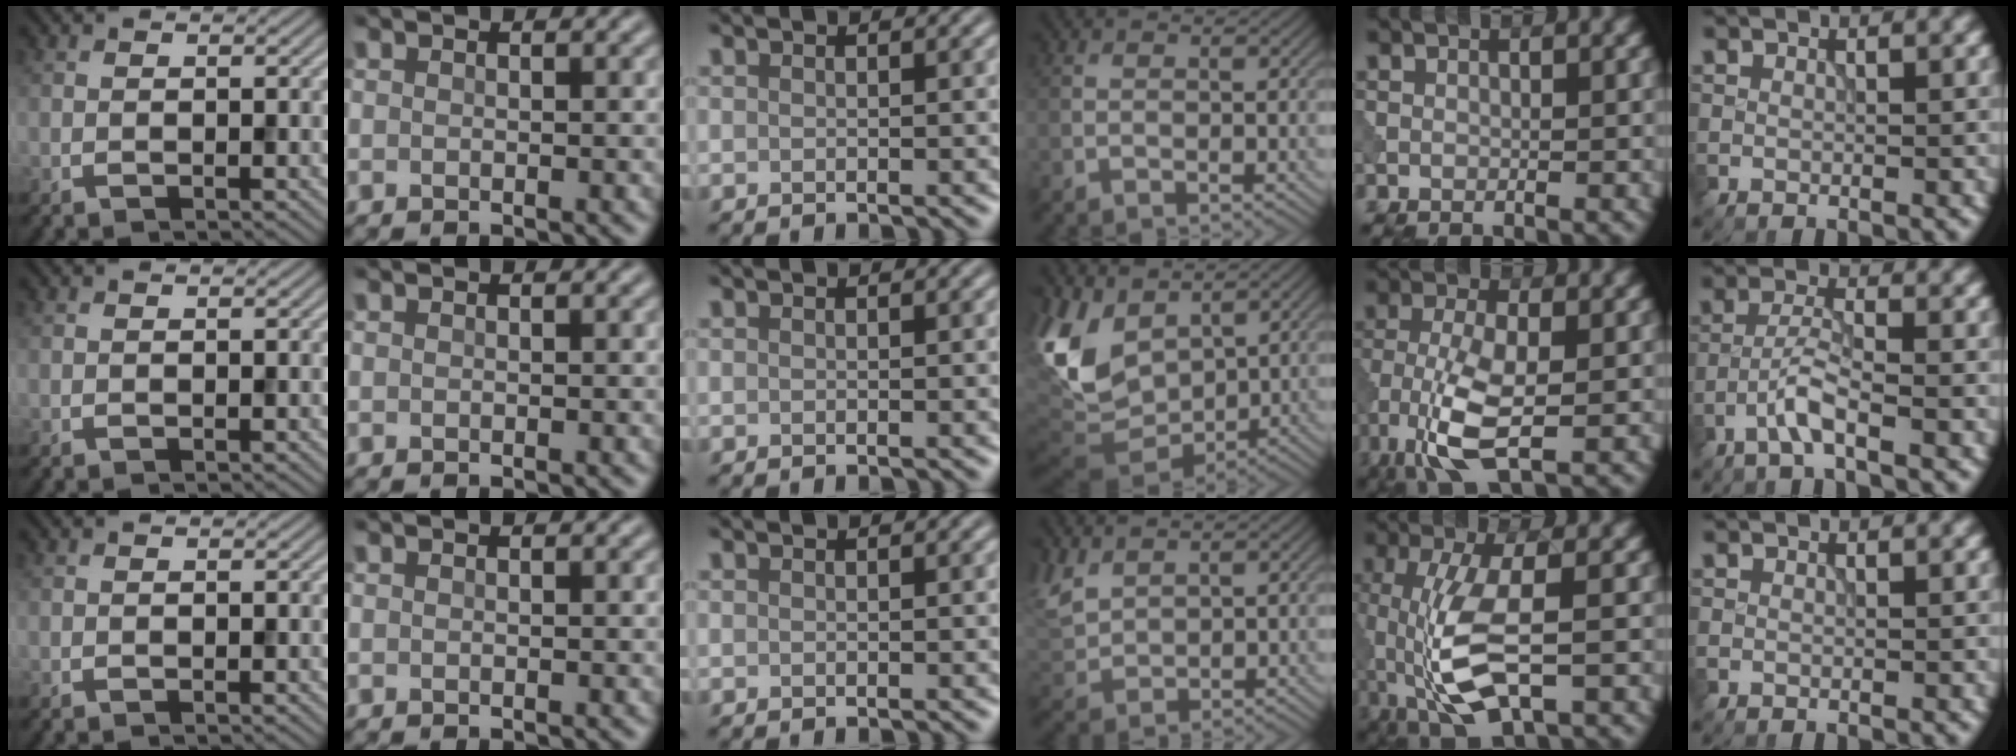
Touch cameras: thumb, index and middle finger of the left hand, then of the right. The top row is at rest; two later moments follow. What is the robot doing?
{"motion": "wipe", "object": "makeup brush"}